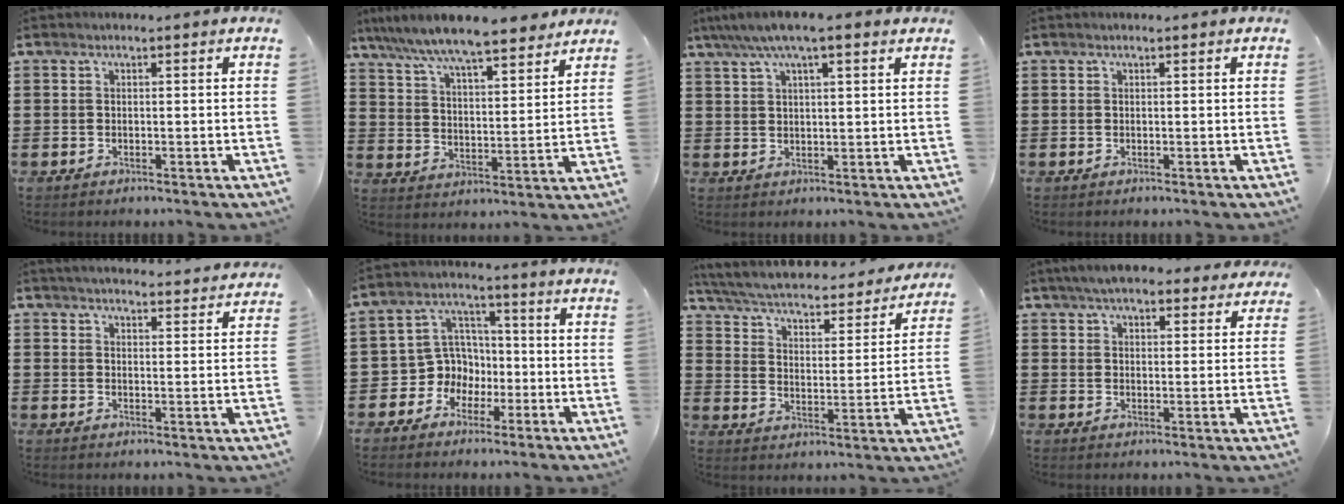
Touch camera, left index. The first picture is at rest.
{"total": 7.9, "force": [7.3, 0.5, 3.1], "torque": [-0.090, -0.038, 0.127]}
{"total": 5.6, "force": [3.8, 0.9, 4.1], "torque": [-0.086, 0.001, 0.066]}
{"total": 0.0}
{"total": 3.5, "force": [3.5, -0.5, 0.3], "torque": [-0.017, -0.020, 0.061]}
{"total": 6.9, "force": [-1.2, 6.6, 1.6], "torque": [-0.069, 0.000, -0.025]}
{"total": 4.0, "force": [3.7, 0.4, 1.4], "torque": [-0.048, -0.031, 0.054]}
{"total": 5.8, "force": [5.2, 1.1, 2.3], "torque": [-0.059, -0.006, 0.096]}